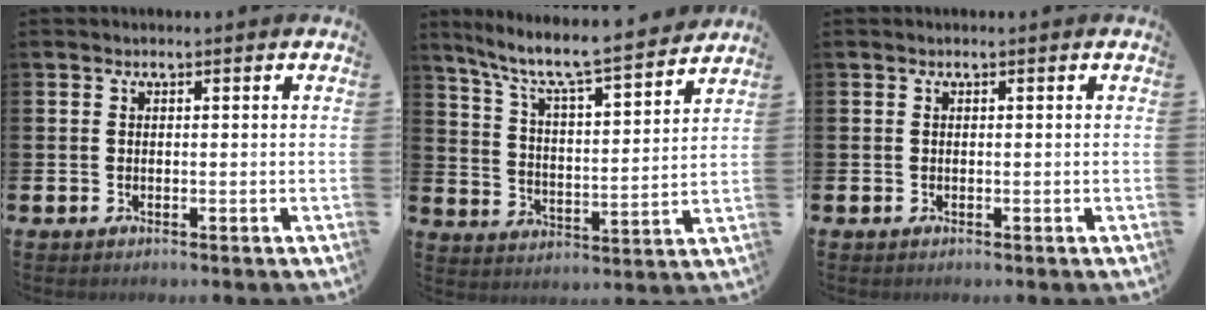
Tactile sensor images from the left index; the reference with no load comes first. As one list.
[{"total": 8.3, "force": [7.5, 0.7, 3.5], "torque": [-0.095, -0.059, 0.121]}, {"total": 0.0}]